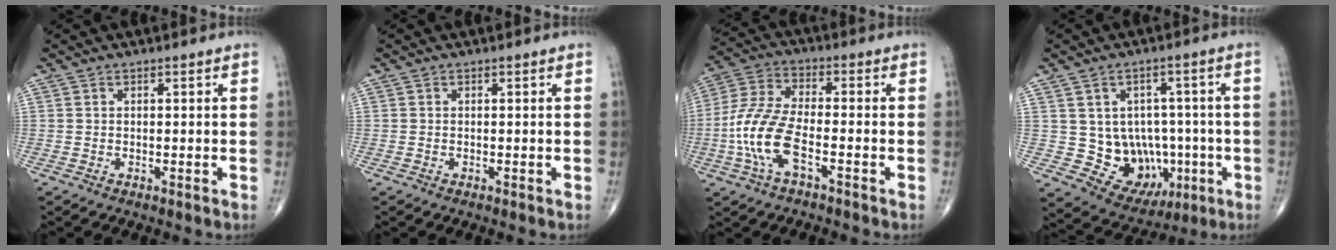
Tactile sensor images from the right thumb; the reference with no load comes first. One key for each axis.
{"total": 0.0}
{"total": 11.6, "fx": -3.8, "fy": 4.7, "fz": 9.9, "tx": -0.225, "ty": 0.027, "tz": -0.078}
{"total": 12.4, "fx": -1.8, "fy": 10.5, "fz": 6.5, "tx": -0.038, "ty": 0.020, "tz": -0.001}